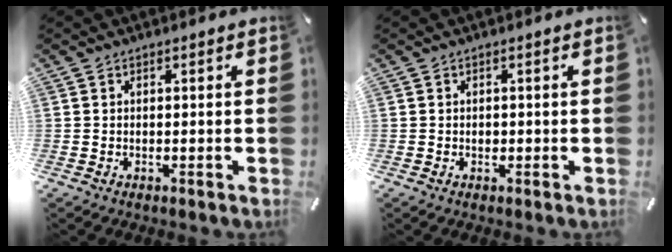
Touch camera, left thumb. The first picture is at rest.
{"total": 0.9, "force": [-0.1, 0.7, 0.5], "torque": [-0.011, 0.003, -0.004]}